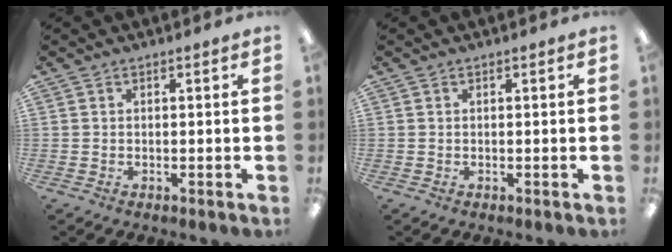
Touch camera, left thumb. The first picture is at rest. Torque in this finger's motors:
{"motor_torque": [0.00, 0.00, 0.00, 0.00, 0.00]}